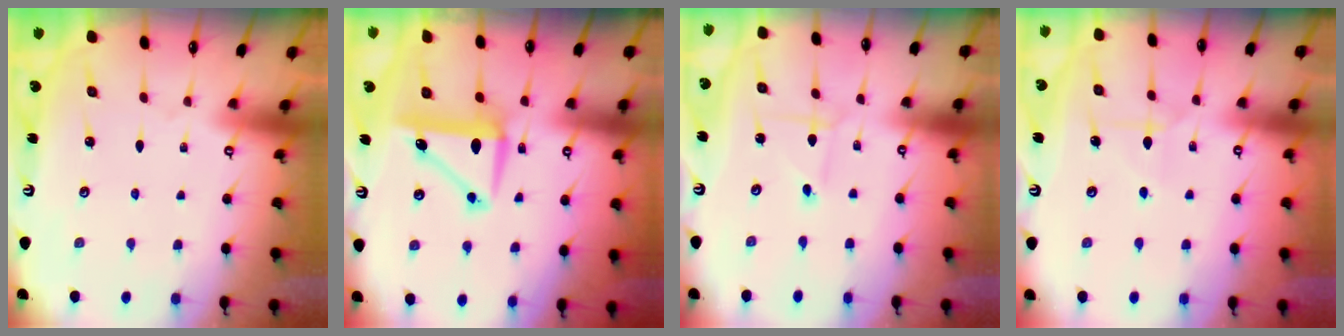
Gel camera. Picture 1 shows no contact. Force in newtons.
{"total": 8.2, "press": 8.0, "slide": 1.8}
{"total": 0.9, "press": 0.9, "slide": 0.0}
{"total": 7.2, "press": 7.2, "slide": 0.3}